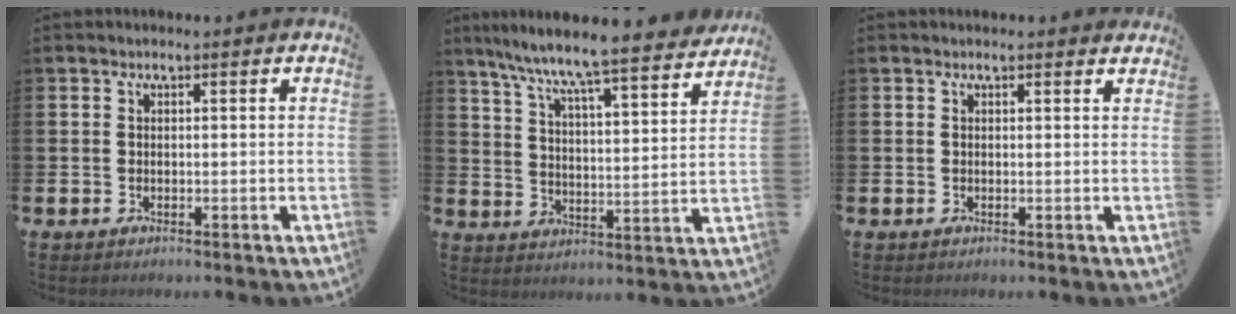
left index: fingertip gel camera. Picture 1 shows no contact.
{"total": 8.5, "force": [8.1, -0.3, 2.7], "torque": [-0.081, -0.068, 0.135]}
{"total": 0.6, "force": [0.6, 0.1, 0.1], "torque": [0.008, -0.003, 0.008]}